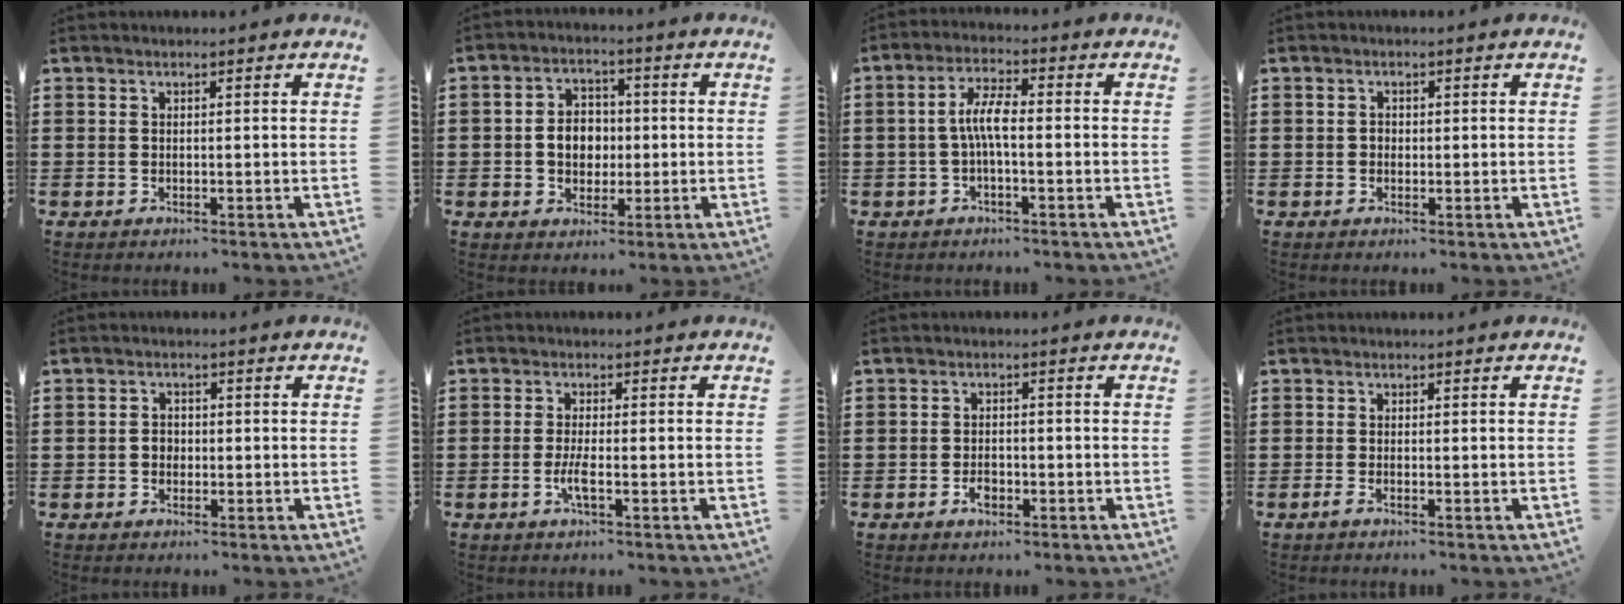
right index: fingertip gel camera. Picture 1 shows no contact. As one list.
[{"total": 5.1, "force": [-0.5, 4.0, 3.0], "torque": [-0.059, 0.009, -0.014]}, {"total": 5.0, "force": [-0.7, 1.3, 4.8], "torque": [-0.108, 0.000, -0.022]}, {"total": 1.0, "force": [0.0, 0.8, 0.5], "torque": [-0.012, 0.005, -0.001]}, {"total": 1.6, "force": [-0.4, 1.3, 1.0], "torque": [-0.021, 0.000, -0.007]}, {"total": 3.0, "force": [-1.1, 0.4, 2.8], "torque": [-0.062, -0.008, -0.023]}, {"total": 2.3, "force": [-1.1, 1.3, 1.6], "torque": [-0.032, 0.001, -0.020]}, {"total": 1.0, "force": [-0.6, 0.1, 0.8], "torque": [-0.028, -0.011, -0.015]}]